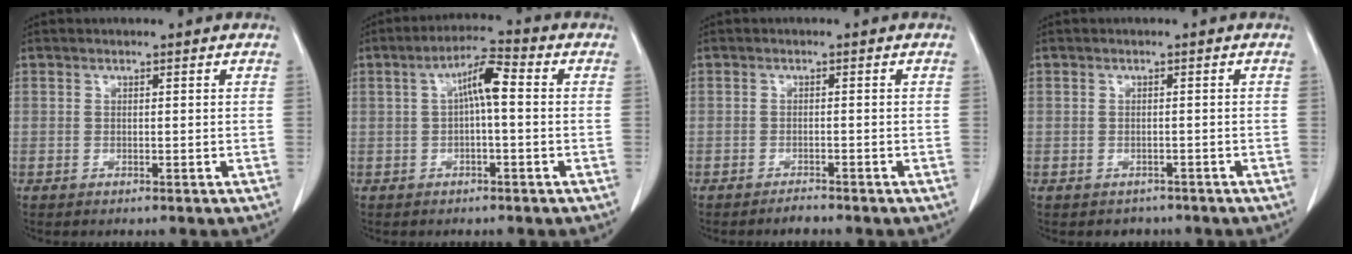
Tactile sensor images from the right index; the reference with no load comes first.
{"total": 5.6, "force": [0.5, 1.0, 5.5], "torque": [-0.098, 0.020, 0.007]}
{"total": 1.4, "force": [-1.4, 0.1, 0.4], "torque": [-0.008, -0.003, -0.022]}
{"total": 2.3, "force": [-1.5, 1.7, -0.1], "torque": [-0.005, 0.005, -0.023]}